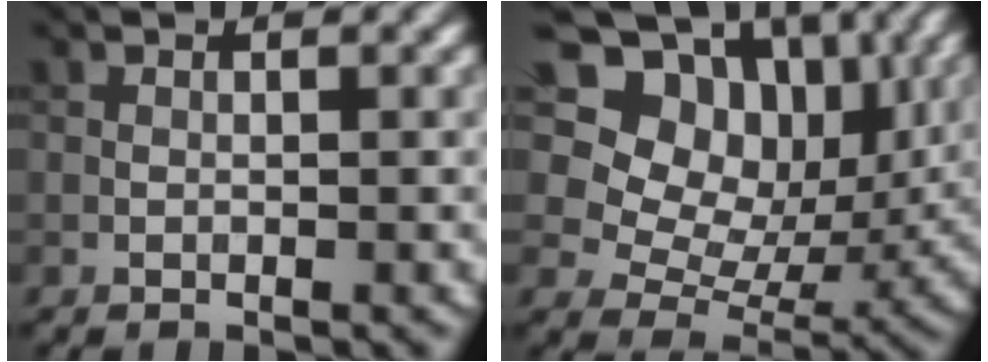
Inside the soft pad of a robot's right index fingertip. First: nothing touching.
{"total": 16.5, "force": [7.4, 11.7, 9.0], "torque": [-0.194, 0.054, 0.142]}